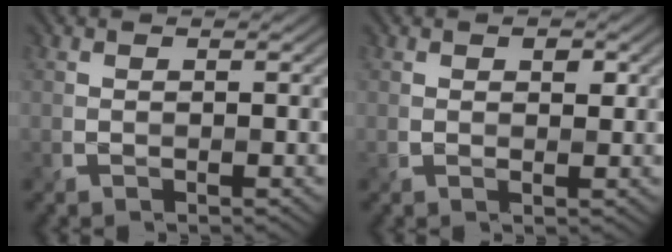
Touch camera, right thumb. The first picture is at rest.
{"total": 1.6, "force": [0.6, 1.1, 1.1], "torque": [-0.014, -0.004, 0.013]}